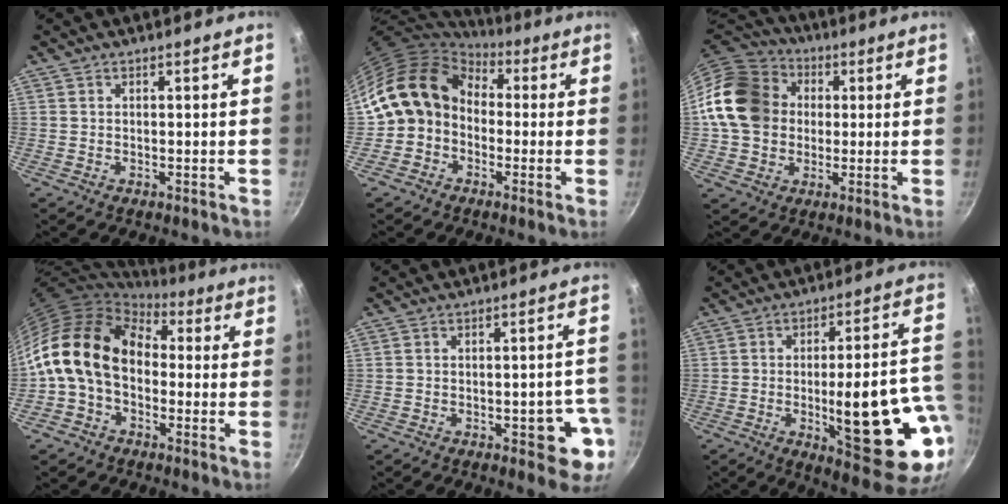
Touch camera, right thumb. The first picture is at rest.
{"total": 12.6, "force": [0.3, 10.6, 6.8], "torque": [-0.093, 0.038, -0.014]}
{"total": 17.5, "force": [1.8, 14.6, 9.5], "torque": [-0.154, 0.033, 0.023]}
{"total": 16.6, "force": [0.0, 12.2, 11.3], "torque": [-0.187, 0.040, -0.017]}
{"total": 8.5, "force": [-3.2, 3.8, 7.0], "torque": [-0.046, 0.021, -0.036]}
{"total": 23.0, "force": [-5.0, 6.9, 21.3], "torque": [-0.264, 0.008, -0.059]}